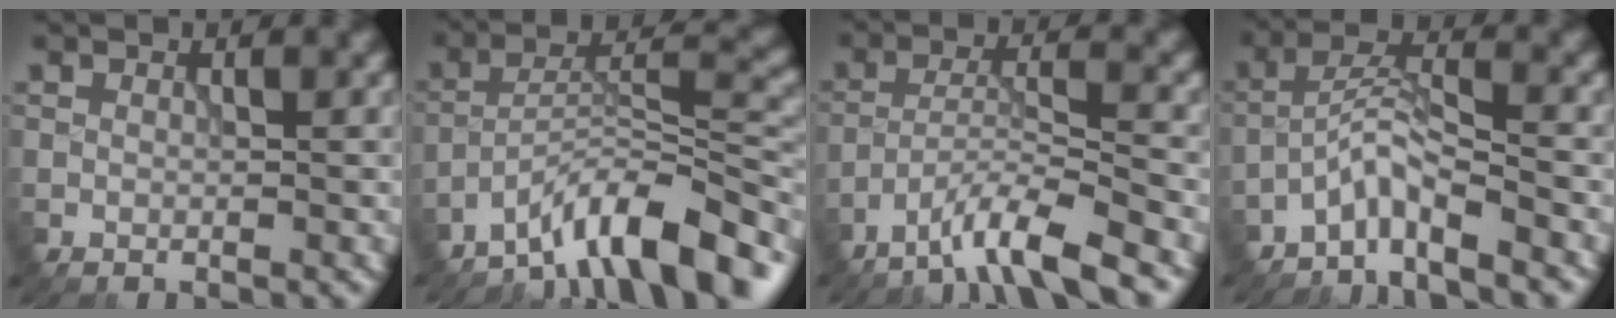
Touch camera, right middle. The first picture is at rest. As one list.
[{"total": 9.8, "force": [-7.6, 2.4, 5.8], "torque": [-0.079, 0.011, -0.140]}, {"total": 5.8, "force": [-4.5, 0.5, 3.7], "torque": [-0.062, 0.005, -0.089]}, {"total": 3.8, "force": [-3.2, 0.3, 2.0], "torque": [-0.039, 0.010, -0.072]}]